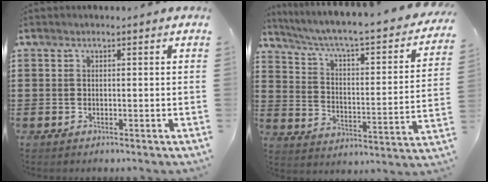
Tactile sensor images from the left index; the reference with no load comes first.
{"total": 4.0, "force": [2.9, 0.3, 2.8], "torque": [-0.069, -0.039, 0.037]}